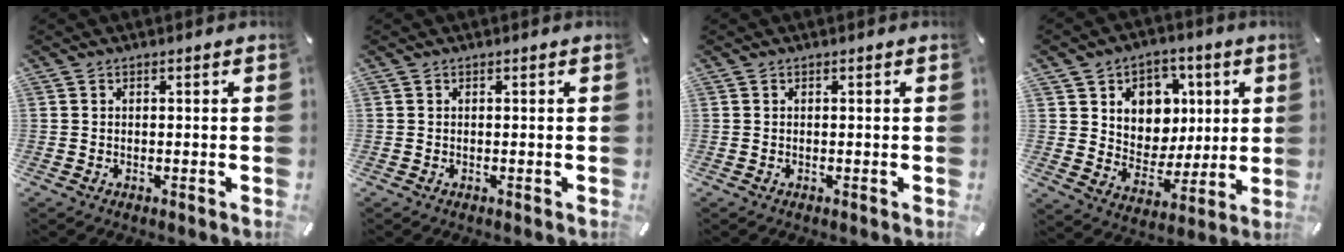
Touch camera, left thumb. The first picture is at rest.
{"total": 0.0}
{"total": 0.0}
{"total": 11.0, "force": [3.0, 10.1, 2.9], "torque": [-0.048, -0.023, 0.062]}